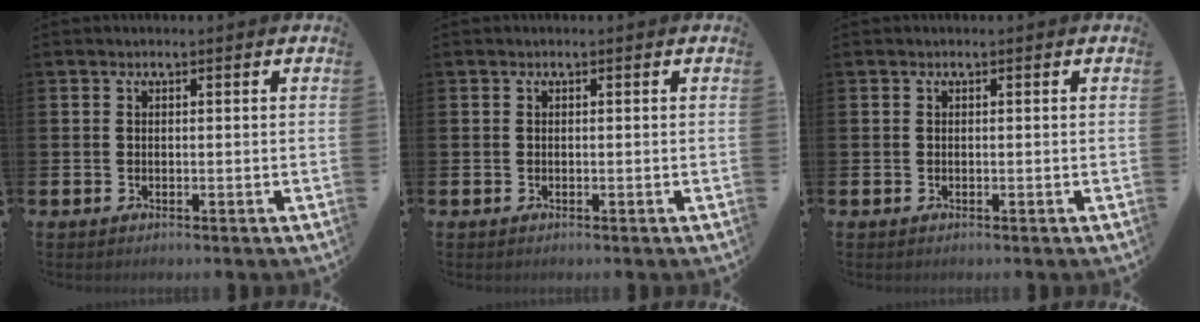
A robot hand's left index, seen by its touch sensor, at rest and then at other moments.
{"total": 0.0}
{"total": 0.0}